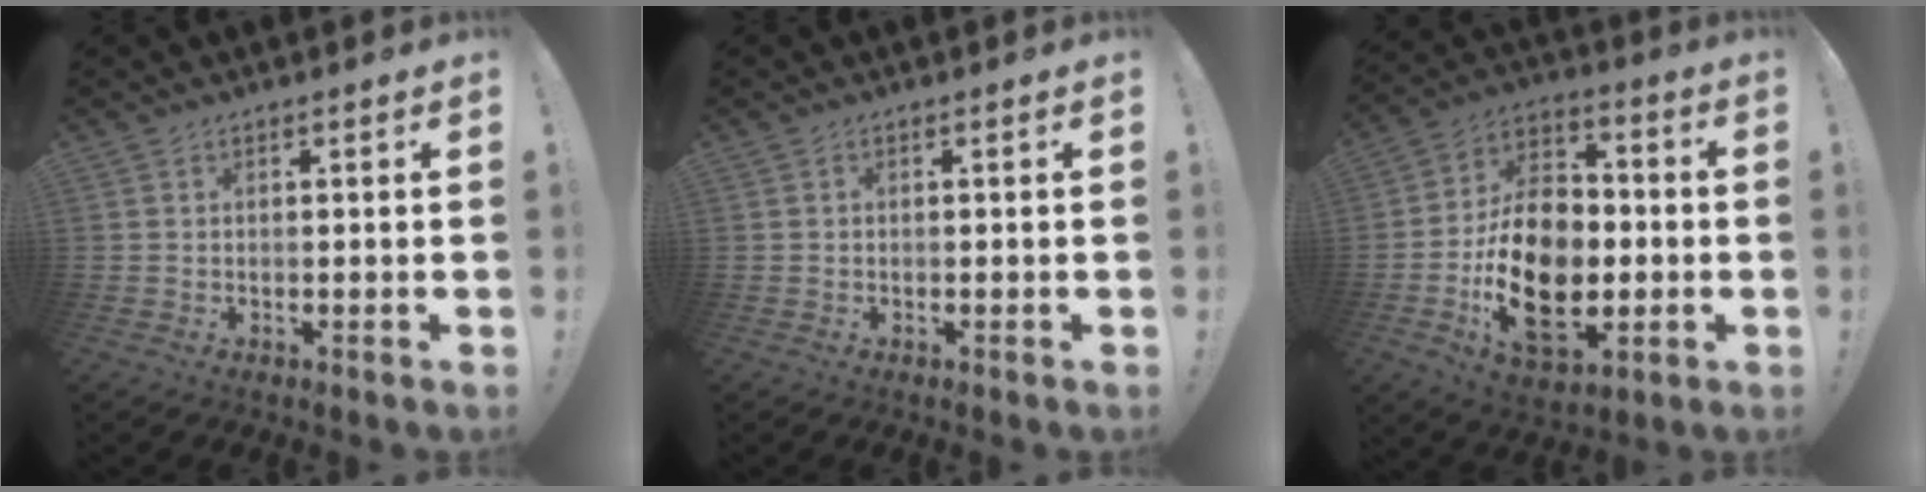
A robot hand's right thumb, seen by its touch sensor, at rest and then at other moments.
{"total": 0.0}
{"total": 21.8, "force": [-4.4, 14.4, 15.7], "torque": [-0.283, 0.020, -0.066]}